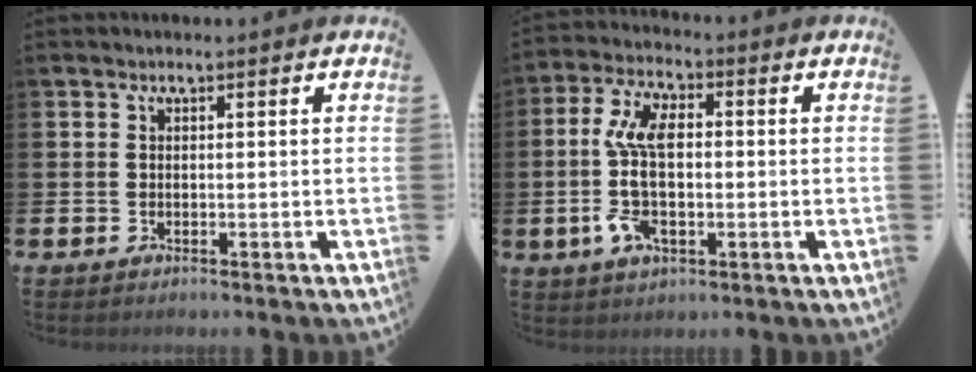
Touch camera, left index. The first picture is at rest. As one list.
[{"total": 10.2, "force": [0.2, 5.0, 8.9], "torque": [-0.188, 0.001, -0.002]}]